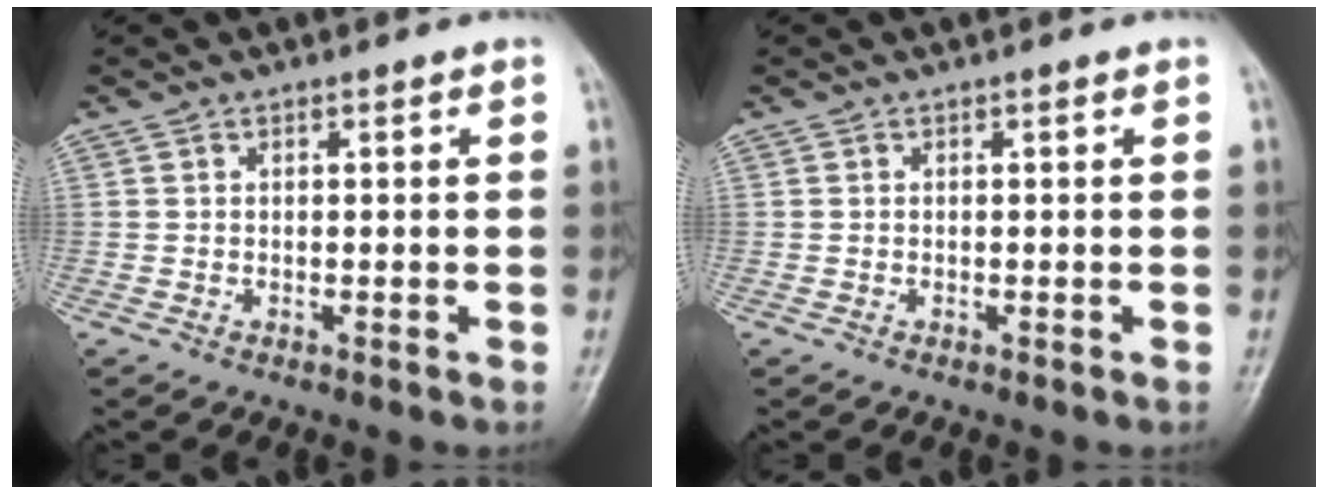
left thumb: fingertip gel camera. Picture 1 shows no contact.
{"total": 0.0}